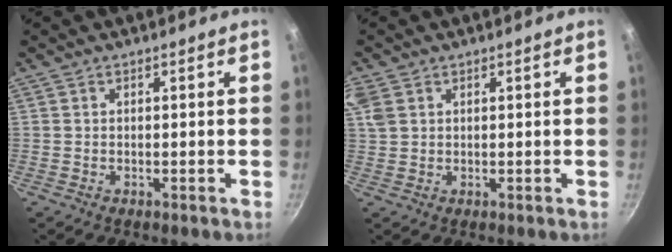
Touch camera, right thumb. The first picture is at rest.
{"total": 5.4, "force": [2.4, 3.8, 3.0], "torque": [-0.064, 0.011, 0.051]}